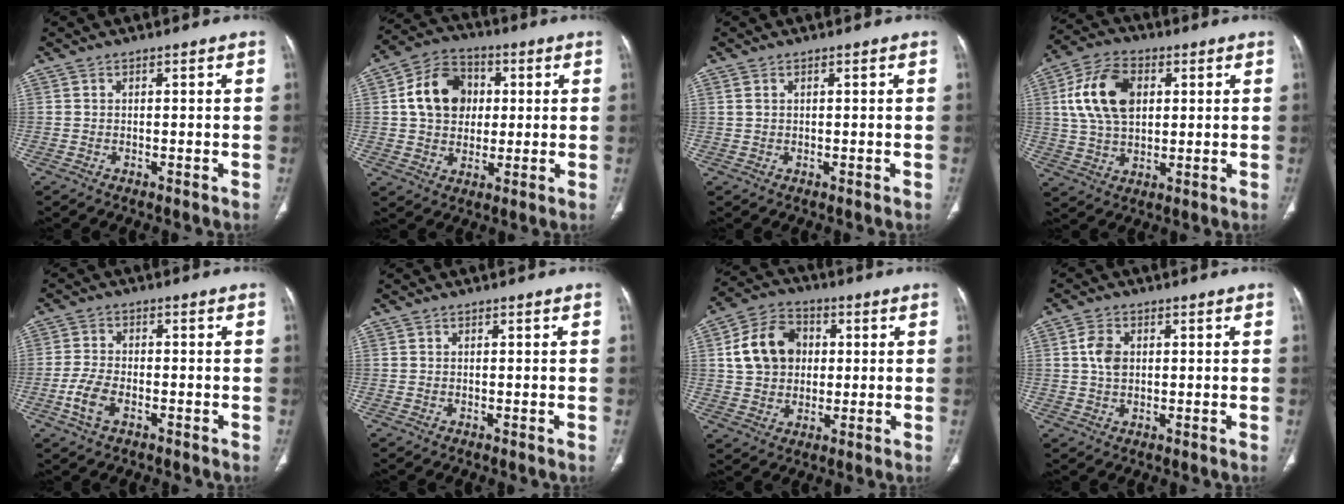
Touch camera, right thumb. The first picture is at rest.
{"total": 12.7, "force": [2.1, 10.1, 7.5], "torque": [-0.103, 0.010, 0.030]}
{"total": 1.2, "force": [0.5, 0.6, 0.9], "torque": [-0.025, 0.012, 0.017]}
{"total": 13.9, "force": [3.2, 8.9, 10.2], "torque": [-0.184, 0.007, 0.058]}
{"total": 5.6, "force": [-2.3, 3.0, 4.2], "torque": [-0.094, 0.009, -0.045]}
{"total": 0.0}
{"total": 12.5, "force": [2.0, 10.0, 7.3], "torque": [-0.107, 0.011, 0.033]}
{"total": 4.5, "force": [0.8, 3.1, 3.2], "torque": [-0.060, 0.000, 0.014]}